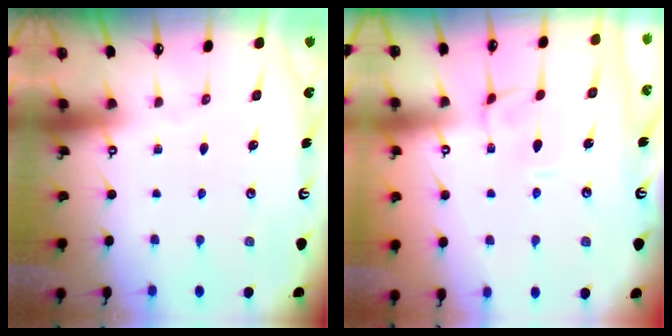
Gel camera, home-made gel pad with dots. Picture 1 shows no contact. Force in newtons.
{"total": 3.0, "press": 3.0, "slide": 0.4}